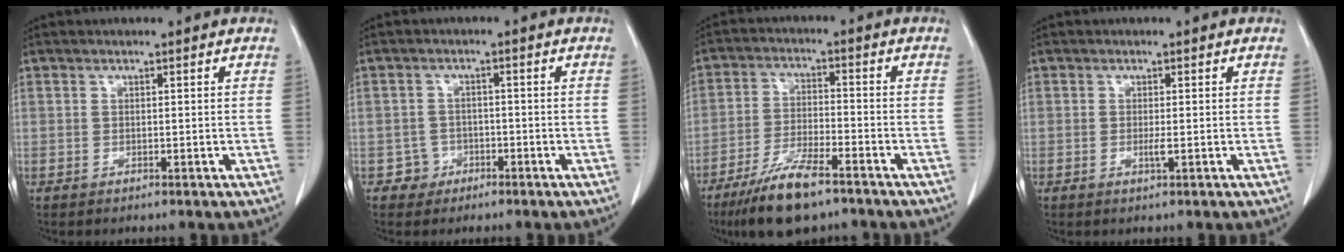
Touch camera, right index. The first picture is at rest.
{"total": 2.6, "force": [-1.3, 2.3, -0.4], "torque": [0.011, 0.013, -0.023]}
{"total": 10.3, "force": [-7.3, 2.1, 7.0], "torque": [-0.140, -0.024, -0.129]}
{"total": 1.2, "force": [-0.3, 0.0, 1.2], "torque": [-0.025, -0.004, -0.005]}